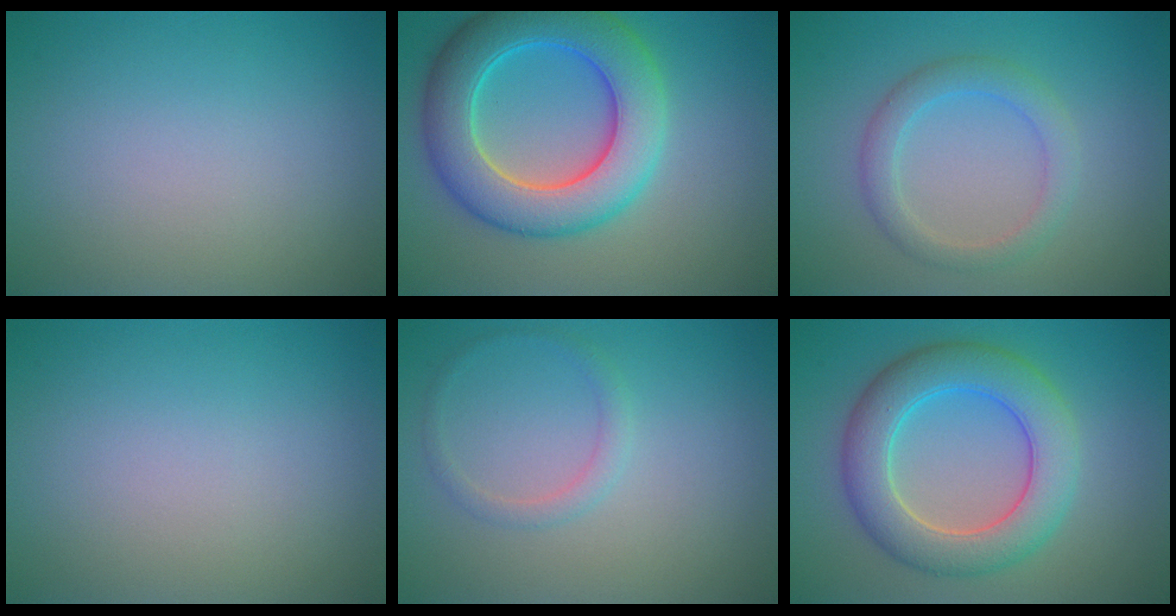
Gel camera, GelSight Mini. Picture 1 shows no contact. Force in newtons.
{"total": 9.1, "press": 9.1, "slide": 0.4}
{"total": 2.9, "press": 2.8, "slide": 0.1}
{"total": 0.0}
{"total": 1.3, "press": 1.3, "slide": 0.1}
{"total": 7.0, "press": 7.0, "slide": 0.4}